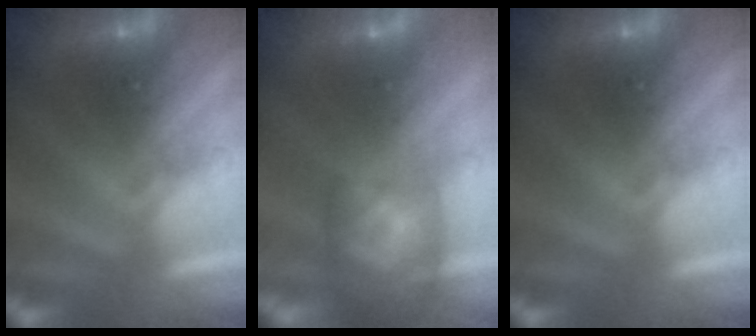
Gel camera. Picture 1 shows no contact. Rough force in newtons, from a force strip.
{"total": 7.0}
{"total": 0.0}